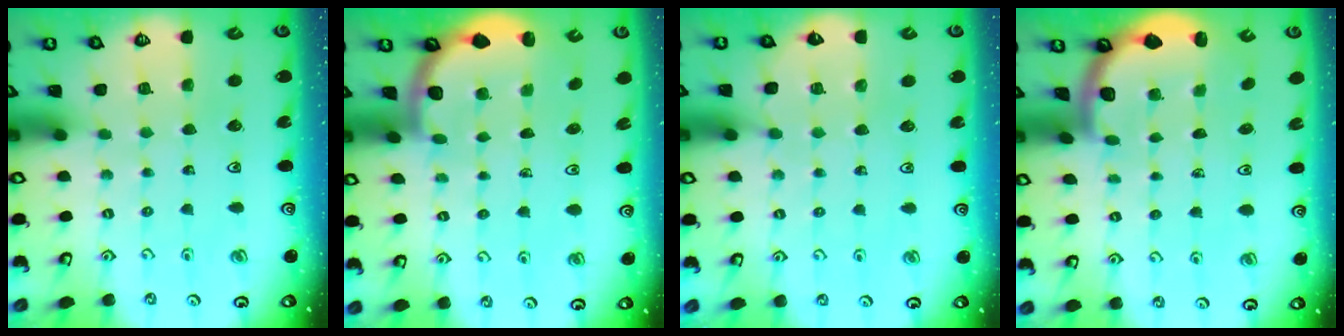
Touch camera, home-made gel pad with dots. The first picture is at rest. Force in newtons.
{"total": 2.6, "press": 2.6, "slide": 0.4}
{"total": 6.9, "press": 6.6, "slide": 1.9}
{"total": 1.8, "press": 1.8, "slide": 0.1}